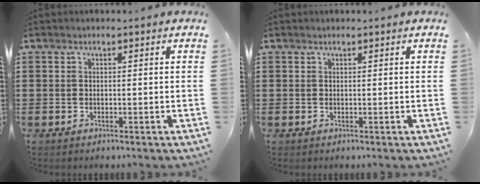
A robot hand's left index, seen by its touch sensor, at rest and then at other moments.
{"total": 0.0}